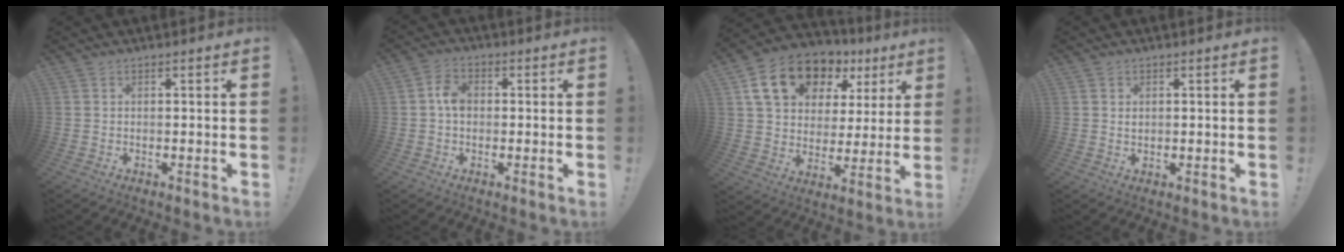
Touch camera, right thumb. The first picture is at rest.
{"total": 5.3, "force": [0.0, 3.8, 3.7], "torque": [-0.059, 0.013, 0.001]}
{"total": 17.7, "force": [9.7, 11.6, 9.2], "torque": [-0.147, -0.041, 0.185]}
{"total": 0.8, "force": [0.2, 0.8, 0.2], "torque": [0.004, -0.002, 0.002]}